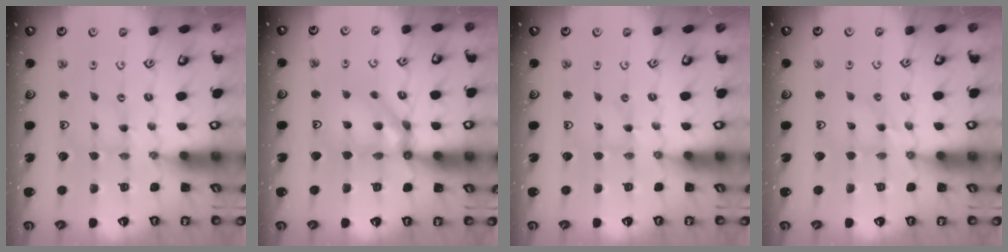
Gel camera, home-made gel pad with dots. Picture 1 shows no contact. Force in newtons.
{"total": 13.3, "press": 13.2, "slide": 1.4}
{"total": 0.0}
{"total": 4.0, "press": 4.0, "slide": 0.3}